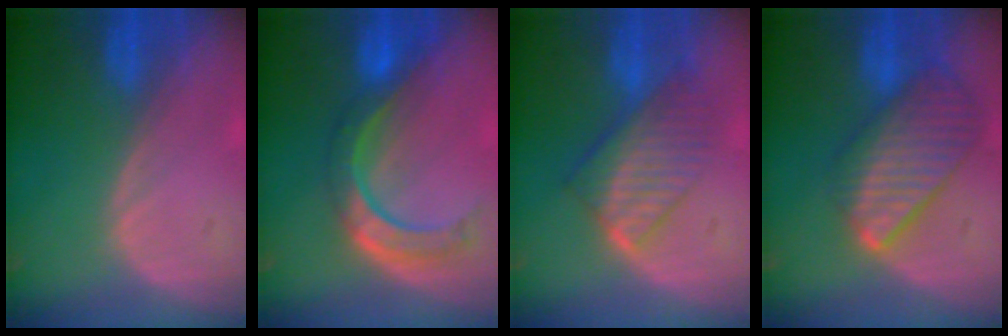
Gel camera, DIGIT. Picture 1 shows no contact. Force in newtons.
{"total": 8.5, "press": 7.2, "slide": 4.5}
{"total": 8.0, "press": 7.1, "slide": 3.7}
{"total": 9.8, "press": 8.5, "slide": 4.8}